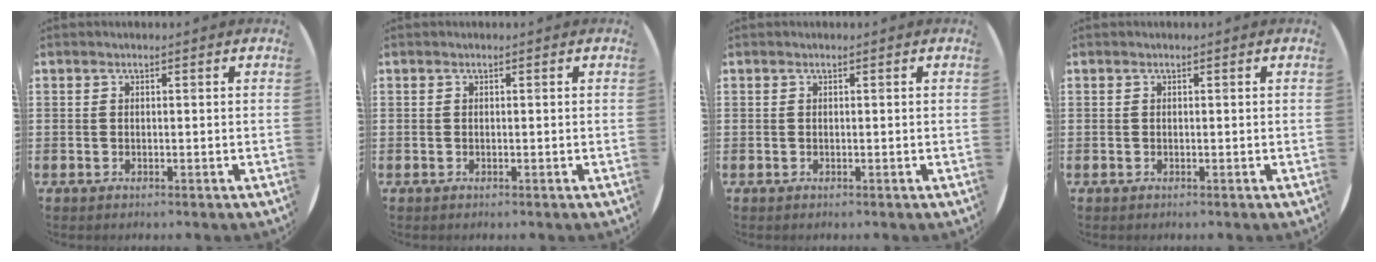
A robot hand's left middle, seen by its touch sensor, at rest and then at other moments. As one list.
[{"total": 0.0}, {"total": 0.0}, {"total": 0.0}]